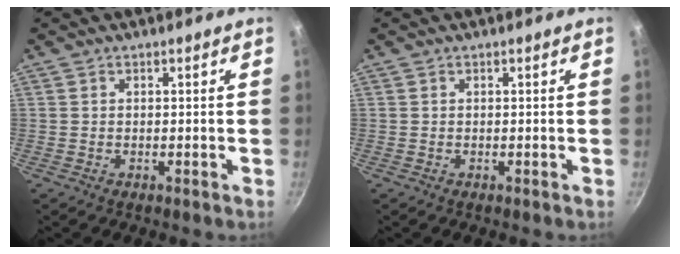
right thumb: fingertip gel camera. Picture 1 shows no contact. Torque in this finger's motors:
{"motor_torque": [0.00, 0.01, 0.00, -0.02, 0.00]}